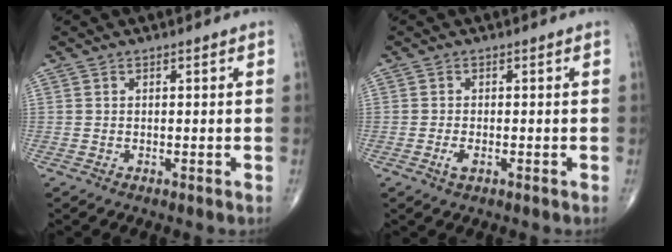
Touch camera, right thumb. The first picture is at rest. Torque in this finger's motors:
{"motor_torque": [-0.17, -0.06, 0.23, 0.26, -0.02]}